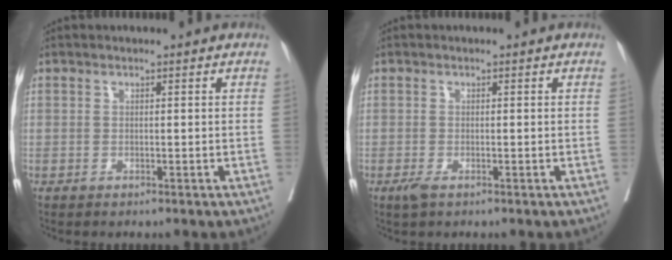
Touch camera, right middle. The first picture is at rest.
{"total": 1.4, "force": [-0.9, 0.4, 1.1], "torque": [-0.026, -0.005, -0.015]}